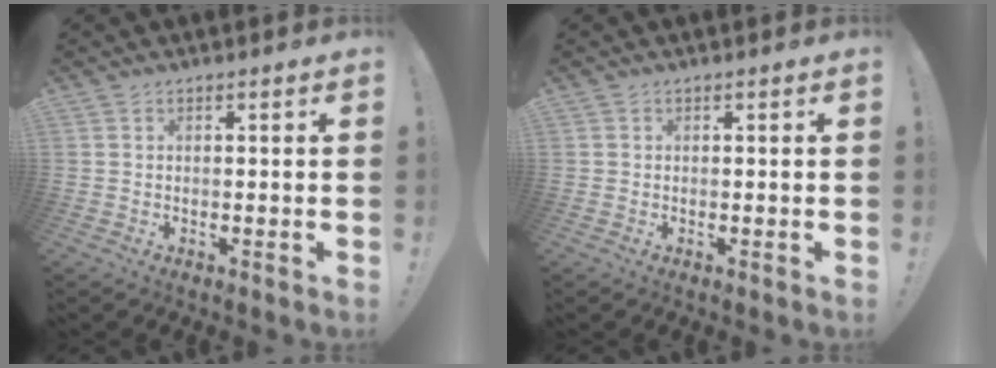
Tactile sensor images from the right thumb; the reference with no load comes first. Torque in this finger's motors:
{"motor_torque": [-0.01, -0.05, -0.02, 0.07, -0.03]}